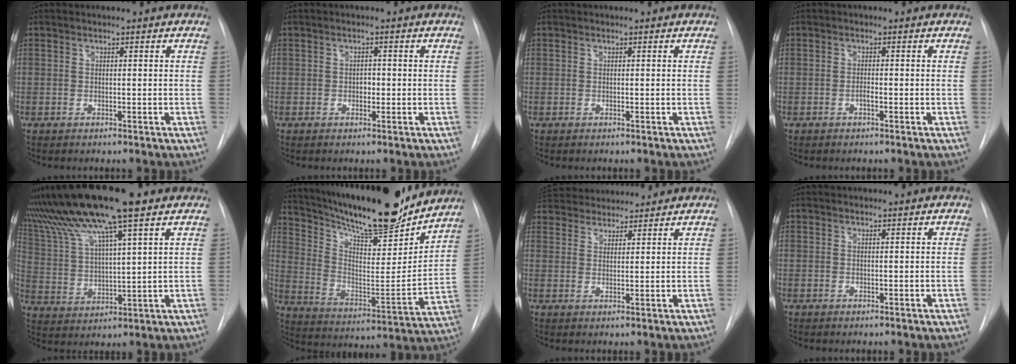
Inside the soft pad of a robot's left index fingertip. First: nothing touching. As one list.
[{"total": 1.2, "force": [-0.1, 0.9, 0.8], "torque": [-0.012, 0.003, -0.002]}, {"total": 0.0}, {"total": 0.6, "force": [-0.3, 0.1, 0.5], "torque": [-0.011, 0.000, -0.007]}, {"total": 16.8, "force": [12.2, 1.0, 11.6], "torque": [-0.224, 0.027, 0.220]}, {"total": 24.8, "force": [21.3, 4.3, 11.8], "torque": [-0.215, -0.024, 0.326]}, {"total": 12.9, "force": [12.0, 3.2, 3.7], "torque": [-0.077, 0.046, 0.194]}, {"total": 0.6, "force": [0.6, 0.0, 0.1], "torque": [-0.008, 0.003, 0.012]}]